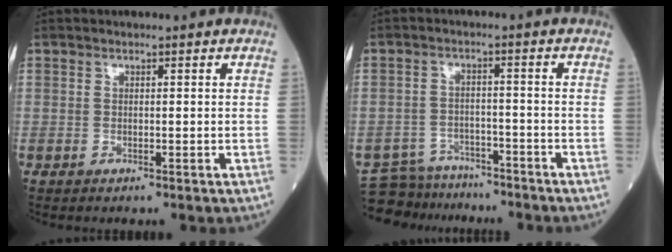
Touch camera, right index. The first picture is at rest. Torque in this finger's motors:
{"motor_torque": [-0.35, -0.44, 0.03, 0.00]}